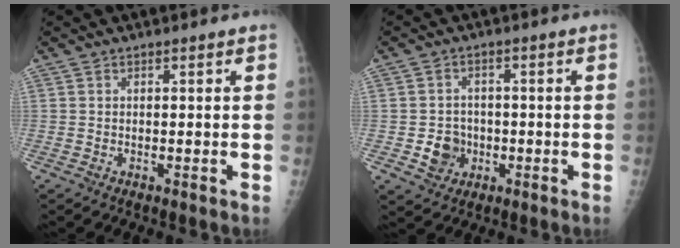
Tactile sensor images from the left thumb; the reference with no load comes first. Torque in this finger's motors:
{"motor_torque": [-0.07, 0.08, 0.08, 0.09, 0.00]}